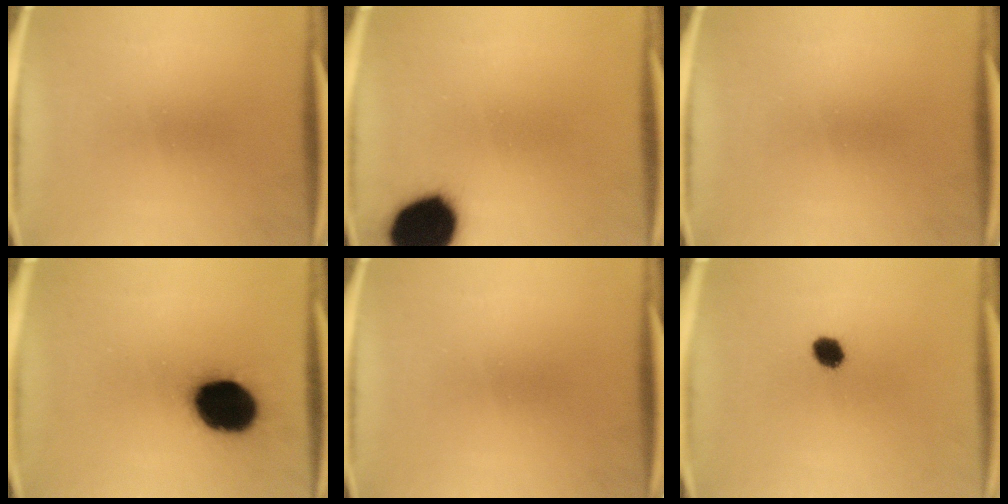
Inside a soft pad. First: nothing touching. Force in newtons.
{"total": 19.7}
{"total": 0.0}
{"total": 18.7}
{"total": 0.0}
{"total": 4.2}